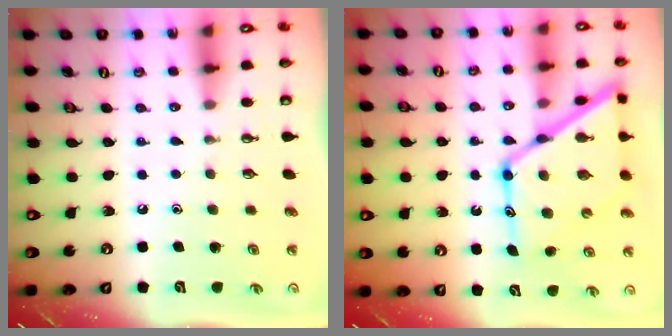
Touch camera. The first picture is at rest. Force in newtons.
{"total": 20.1, "press": 20.0, "slide": 1.9}